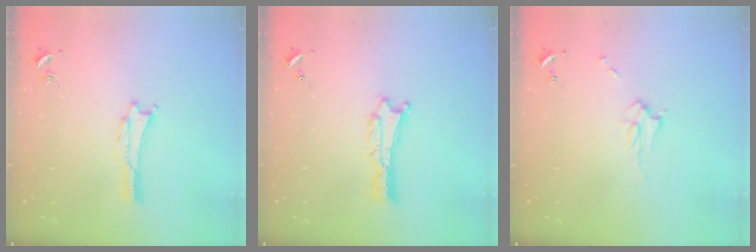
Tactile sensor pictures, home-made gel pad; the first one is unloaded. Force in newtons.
{"total": 0.7, "press": 0.7, "slide": 0.1}
{"total": 2.9, "press": 2.9, "slide": 0.4}